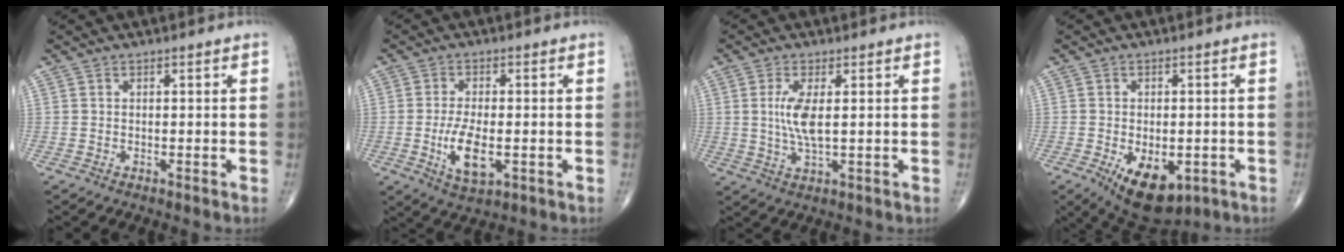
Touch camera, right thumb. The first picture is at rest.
{"total": 8.0, "force": [-1.8, 3.5, 6.9], "torque": [-0.126, -0.005, -0.026]}
{"total": 5.9, "force": [0.8, 1.8, 5.6], "torque": [-0.127, -0.012, 0.018]}
{"total": 11.3, "force": [-4.3, 6.1, 8.4], "torque": [-0.116, -0.002, -0.051]}